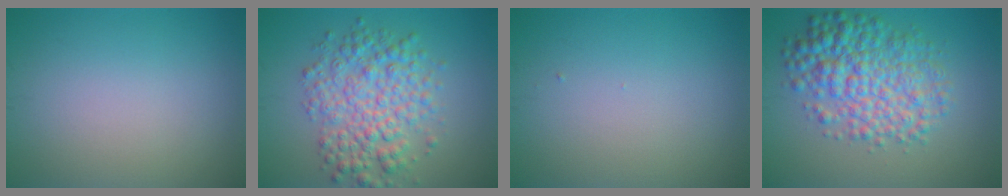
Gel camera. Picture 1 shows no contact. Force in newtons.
{"total": 5.9, "press": 5.9, "slide": 0.0}
{"total": 0.0}
{"total": 7.0, "press": 7.0, "slide": 0.1}